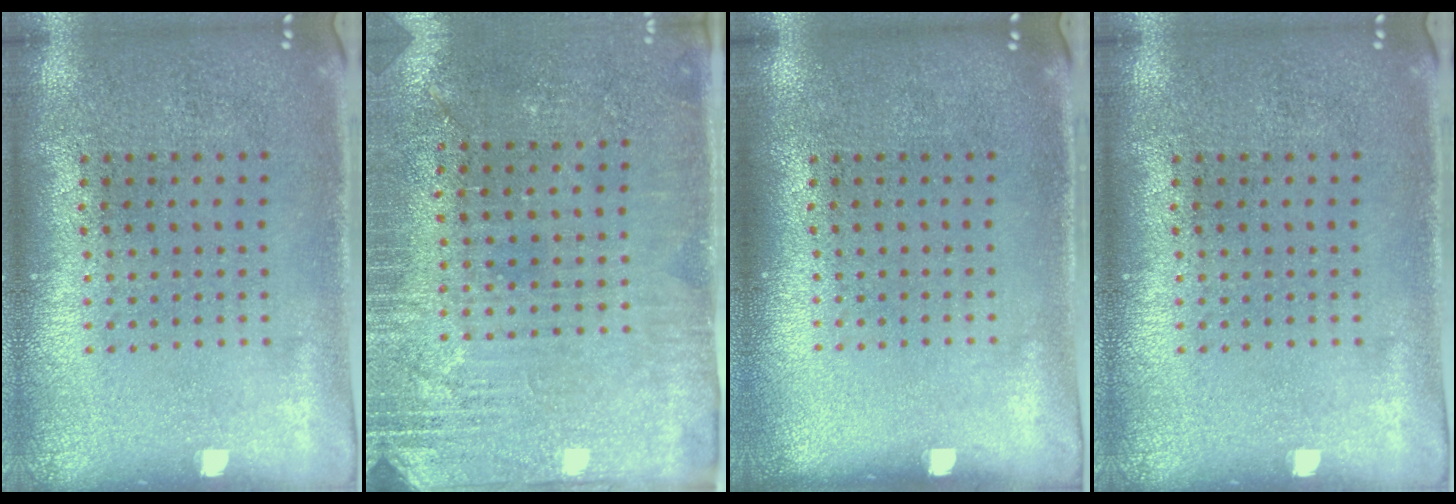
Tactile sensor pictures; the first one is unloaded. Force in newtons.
{"total": 2.8, "press": 2.7, "slide": 0.7}
{"total": 0.0}
{"total": 0.0}